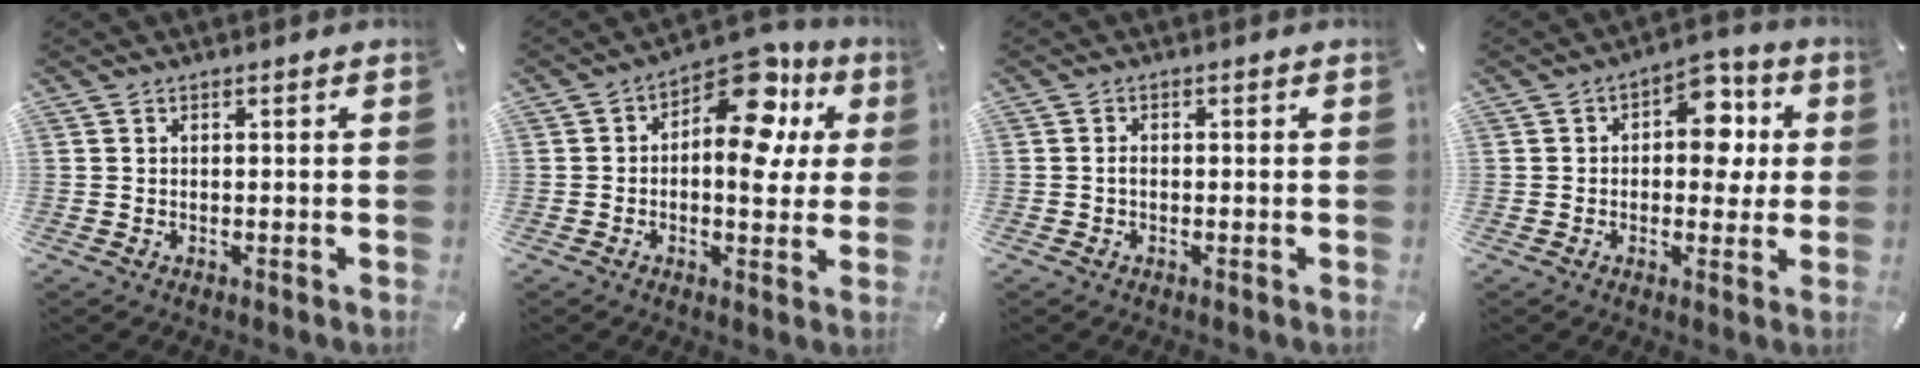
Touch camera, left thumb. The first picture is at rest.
{"total": 15.1, "force": [5.3, 8.2, 11.6], "torque": [-0.147, -0.040, 0.087]}
{"total": 1.1, "force": [-0.3, 0.5, 0.9], "torque": [-0.018, 0.001, -0.007]}
{"total": 10.0, "force": [1.7, 6.6, 7.3], "torque": [-0.080, -0.006, 0.022]}